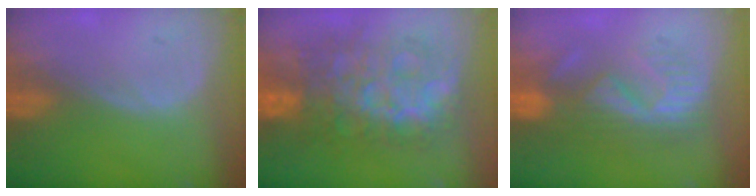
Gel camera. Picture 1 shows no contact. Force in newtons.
{"total": 12.5, "press": 12.4, "slide": 1.2}
{"total": 8.7, "press": 8.2, "slide": 3.0}